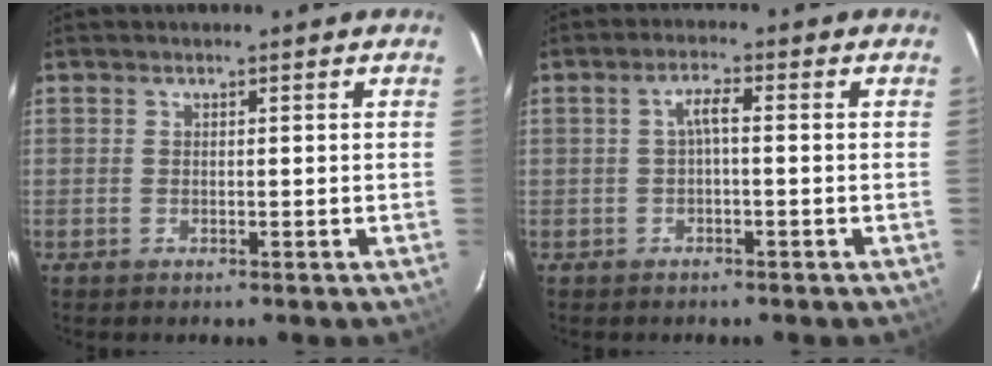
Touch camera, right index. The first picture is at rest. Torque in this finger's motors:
{"motor_torque": [0.06, 0.00, 0.05, 0.03]}